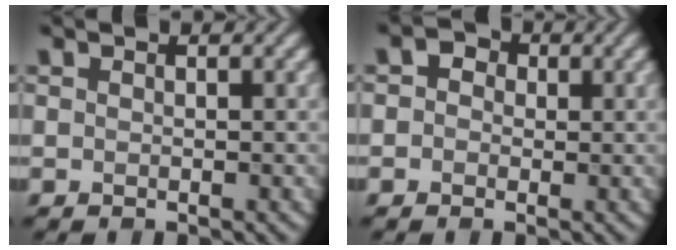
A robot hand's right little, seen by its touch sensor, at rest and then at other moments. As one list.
[{"total": 2.2, "force": [0.5, 1.8, 1.1], "torque": [-0.011, 0.006, -0.014]}]